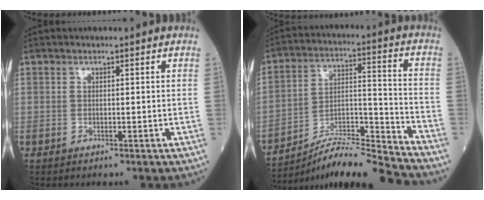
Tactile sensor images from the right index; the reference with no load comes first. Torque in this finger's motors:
{"motor_torque": [1.07, -1.07, 0.25, 0.07]}